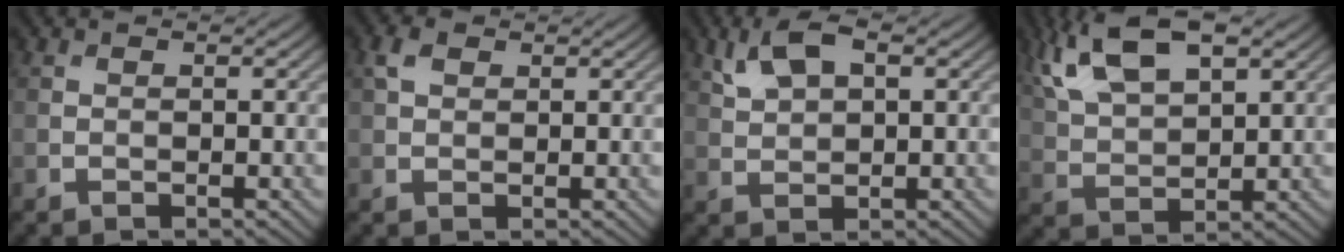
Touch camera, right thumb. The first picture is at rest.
{"total": 2.2, "force": [1.0, 1.4, 1.3], "torque": [-0.033, 0.006, 0.019]}
{"total": 5.6, "force": [2.7, 2.6, 4.1], "torque": [-0.096, 0.008, 0.053]}
{"total": 10.9, "force": [6.1, 4.5, 7.9], "torque": [-0.183, 0.014, 0.121]}